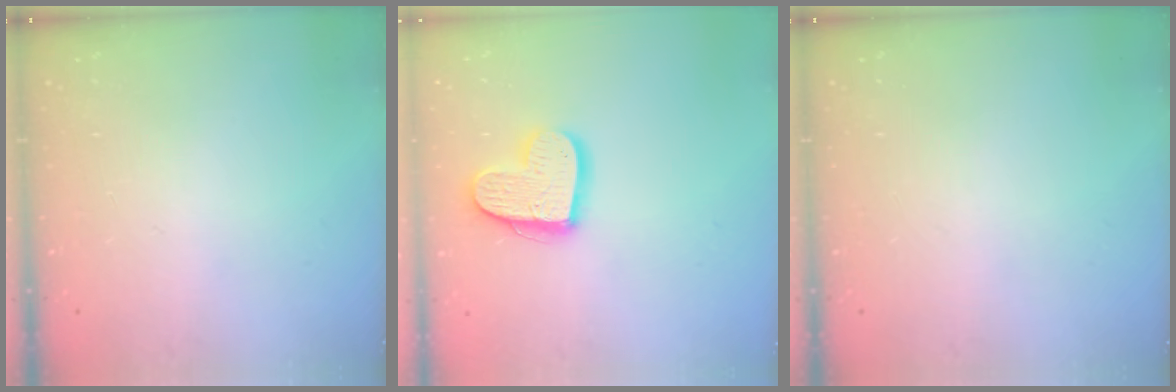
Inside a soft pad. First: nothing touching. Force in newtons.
{"total": 15.4, "press": 15.4, "slide": 1.2}
{"total": 0.0}